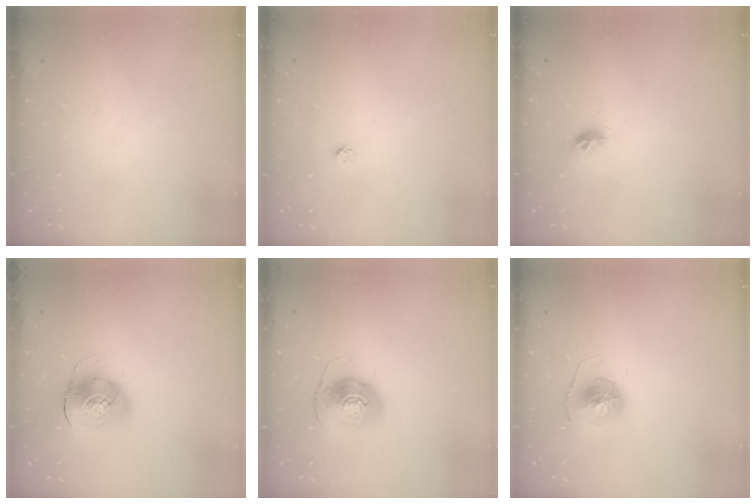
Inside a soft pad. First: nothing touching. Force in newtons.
{"total": 1.9, "press": 1.9, "slide": 0.1}
{"total": 5.8, "press": 5.8, "slide": 0.5}
{"total": 10.4, "press": 10.2, "slide": 1.8}
{"total": 8.8, "press": 8.7, "slide": 1.0}
{"total": 7.7, "press": 7.6, "slide": 0.6}